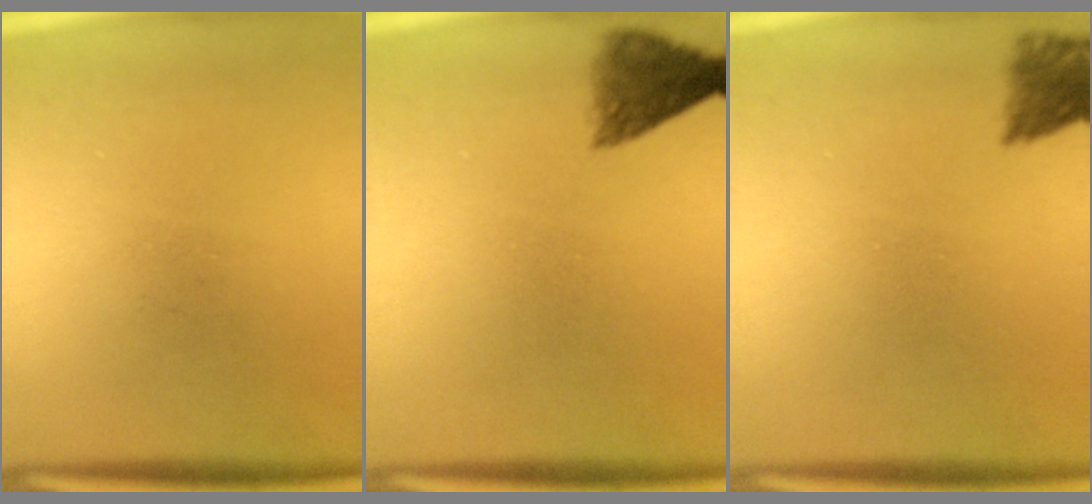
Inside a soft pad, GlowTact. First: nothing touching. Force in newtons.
{"total": 4.6}
{"total": 4.0}